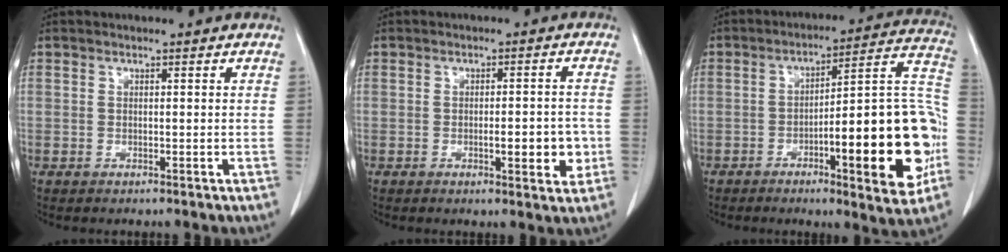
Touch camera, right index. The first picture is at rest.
{"total": 5.6, "force": [-1.4, 1.4, 5.2], "torque": [-0.070, -0.002, -0.014]}
{"total": 21.0, "force": [-5.7, 3.5, 19.9], "torque": [-0.224, 0.026, -0.073]}